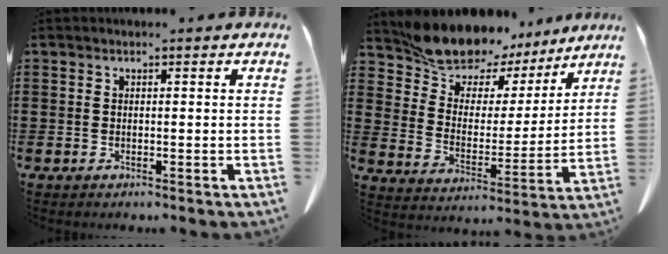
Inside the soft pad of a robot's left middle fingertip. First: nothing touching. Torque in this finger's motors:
{"motor_torque": [0.61, 0.53, 0.40, 0.08]}